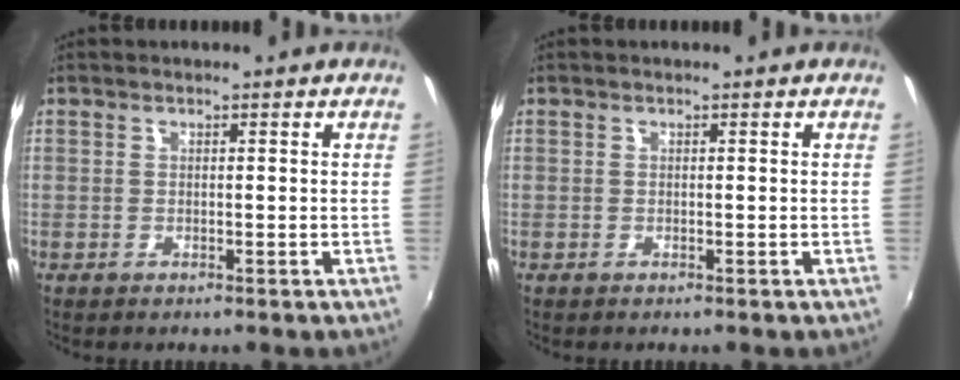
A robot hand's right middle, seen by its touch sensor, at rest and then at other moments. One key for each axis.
{"total": 0.0}